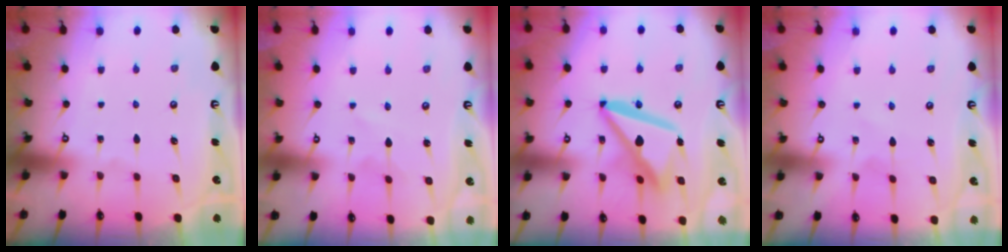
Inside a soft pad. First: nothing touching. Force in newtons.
{"total": 1.4, "press": 1.4, "slide": 0.1}
{"total": 15.3, "press": 15.2, "slide": 2.0}
{"total": 2.5, "press": 2.5, "slide": 0.2}